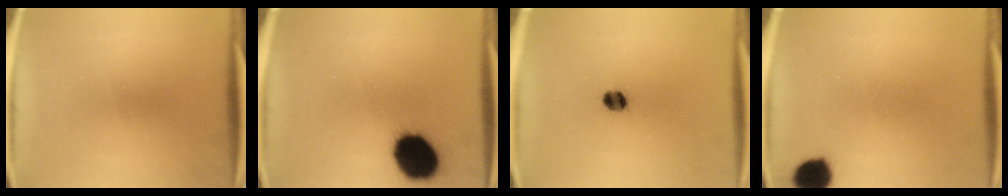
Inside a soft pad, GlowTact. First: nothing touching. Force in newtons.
{"total": 15.8}
{"total": 3.8}
{"total": 7.0}